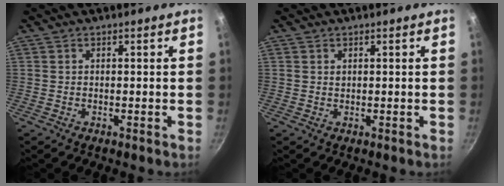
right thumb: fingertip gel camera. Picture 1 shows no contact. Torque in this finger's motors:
{"motor_torque": [-0.21, 0.18, 0.44, 0.07, 0.03]}